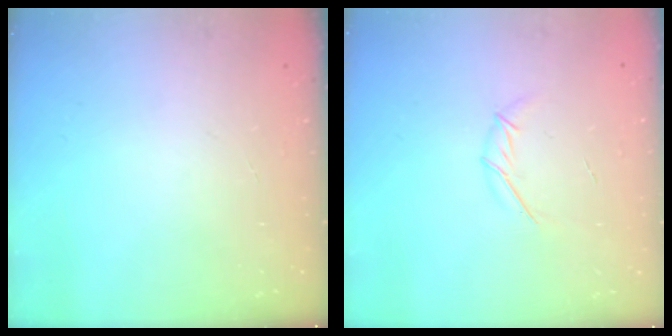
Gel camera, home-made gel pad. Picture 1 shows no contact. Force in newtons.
{"total": 5.4, "press": 5.3, "slide": 1.1}